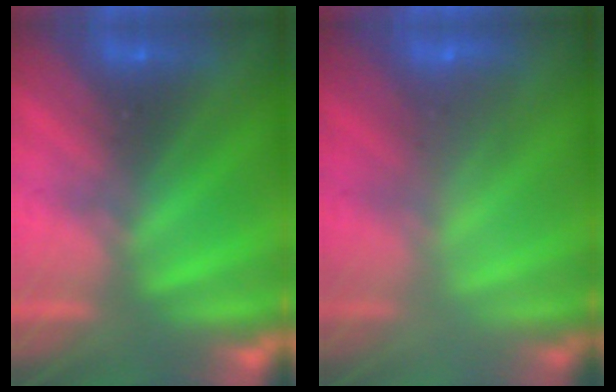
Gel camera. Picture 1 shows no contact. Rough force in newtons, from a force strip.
{"total": 2.2}